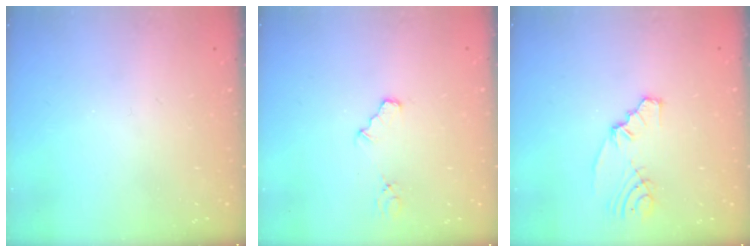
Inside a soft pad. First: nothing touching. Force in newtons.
{"total": 5.5, "press": 5.5, "slide": 0.5}
{"total": 5.3, "press": 3.8, "slide": 3.6}